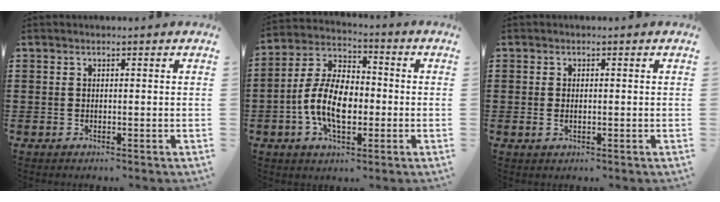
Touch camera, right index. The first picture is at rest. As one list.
[{"total": 10.0, "force": [-2.1, 5.7, 8.0], "torque": [-0.190, 0.003, -0.047]}, {"total": 1.1, "force": [0.0, 0.6, 0.9], "torque": [-0.019, 0.003, -0.001]}]